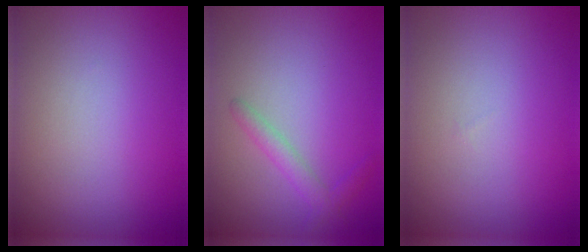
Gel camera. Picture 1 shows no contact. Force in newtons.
{"total": 1.6, "press": 1.6, "slide": 0.1}
{"total": 0.0}